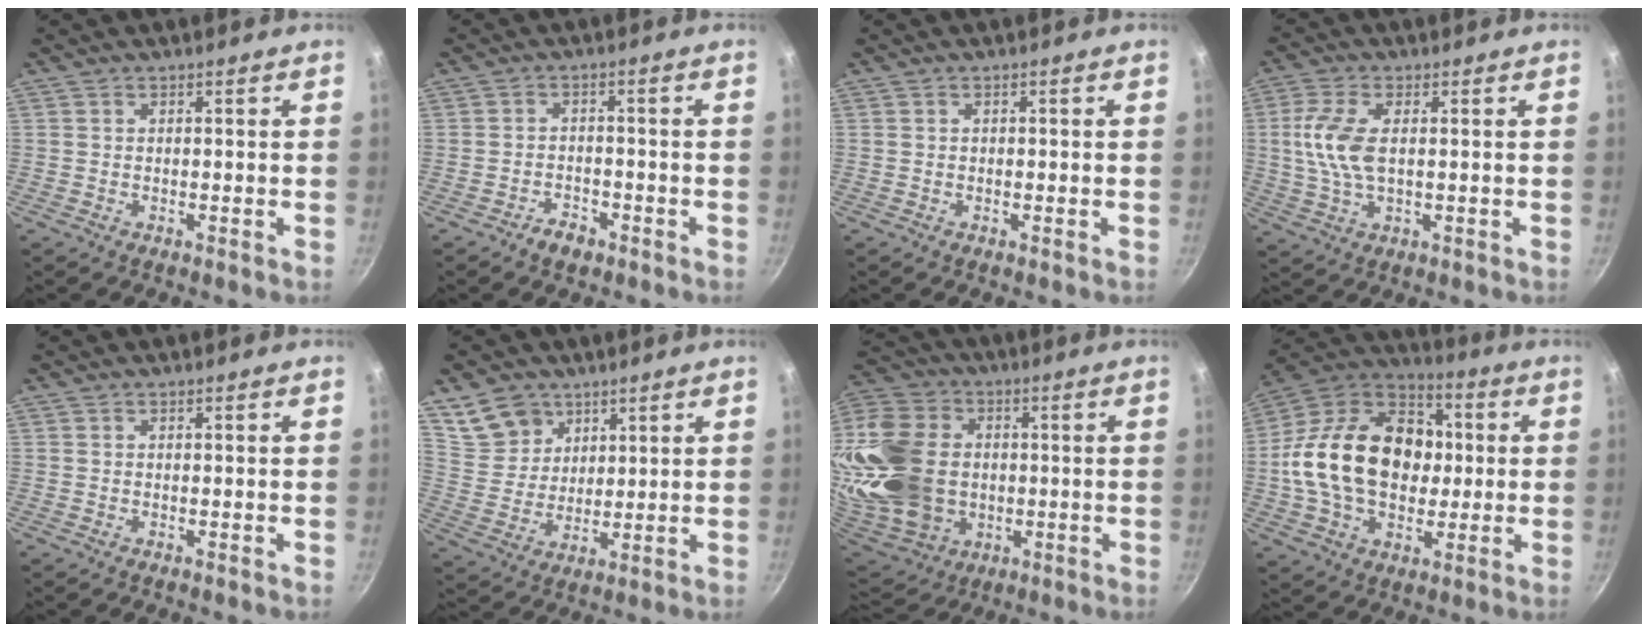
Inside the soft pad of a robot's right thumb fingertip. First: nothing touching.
{"total": 3.4, "force": [-2.5, 1.9, 1.4], "torque": [-0.013, 0.025, -0.037]}
{"total": 0.0}
{"total": 8.8, "force": [0.8, 4.4, 7.6], "torque": [-0.159, 0.004, 0.014]}
{"total": 0.0}
{"total": 9.7, "force": [5.9, 7.1, 2.9], "torque": [-0.025, -0.022, 0.122]}
{"total": 29.3, "force": [-0.2, 22.3, 18.9], "torque": [-0.416, 0.018, 0.011]}
{"total": 24.1, "force": [0.6, 17.3, 16.7], "torque": [-0.255, 0.033, 0.000]}